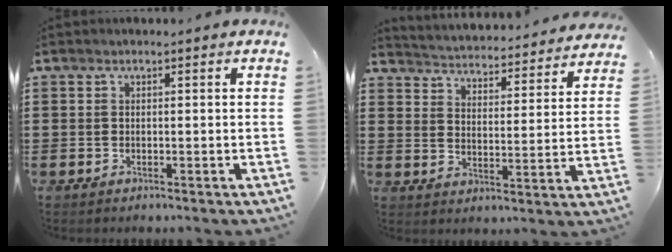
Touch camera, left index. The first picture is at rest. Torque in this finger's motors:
{"motor_torque": [2.14, 0.00, 1.05, 0.16]}